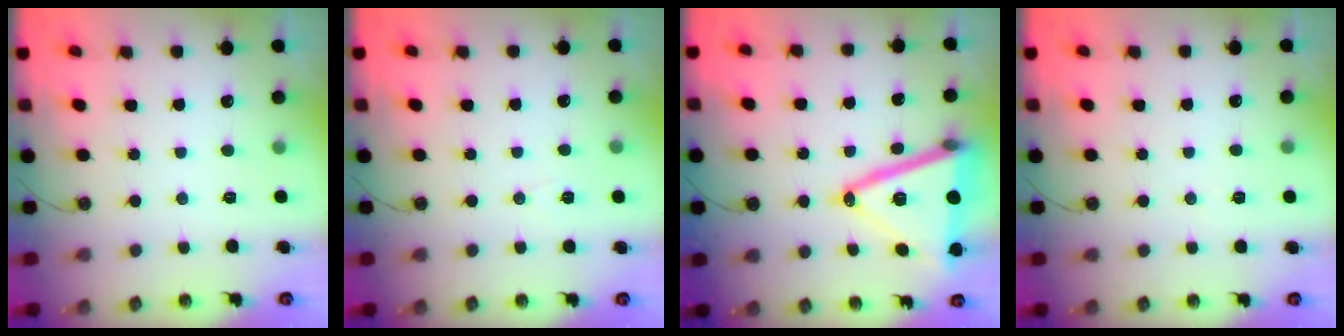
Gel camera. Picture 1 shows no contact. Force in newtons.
{"total": 3.6, "press": 2.7, "slide": 2.4}
{"total": 21.4, "press": 21.0, "slide": 3.7}
{"total": 5.4, "press": 3.0, "slide": 4.5}